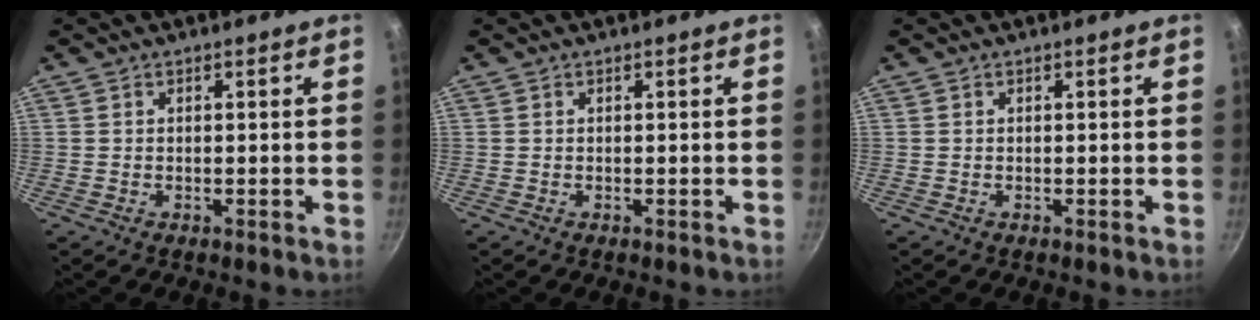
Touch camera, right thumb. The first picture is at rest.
{"total": 0.0}
{"total": 0.0}